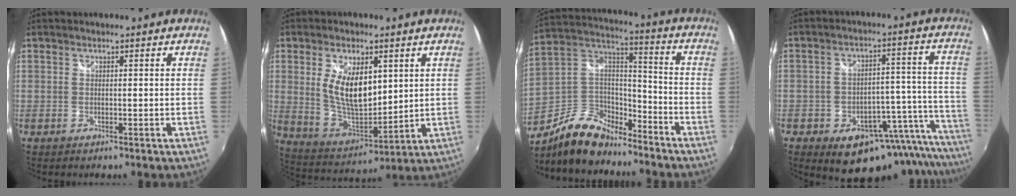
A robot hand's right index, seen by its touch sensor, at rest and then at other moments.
{"total": 13.1, "force": [3.3, 6.4, 11.0], "torque": [-0.210, -0.007, 0.075]}
{"total": 14.3, "force": [-11.1, 6.4, 6.4], "torque": [-0.155, 0.024, -0.201]}
{"total": 19.7, "force": [-15.0, 9.4, 8.7], "torque": [-0.094, 0.039, -0.184]}